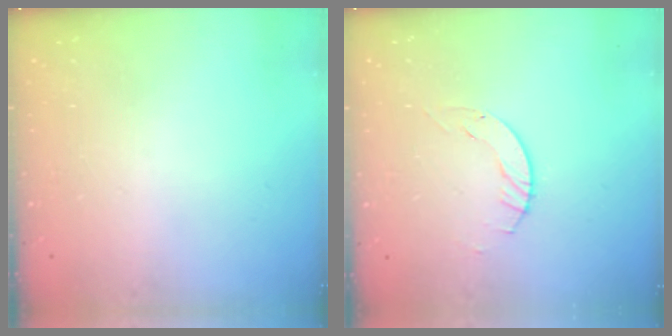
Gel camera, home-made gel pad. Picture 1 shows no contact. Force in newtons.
{"total": 2.9, "press": 2.9, "slide": 0.4}